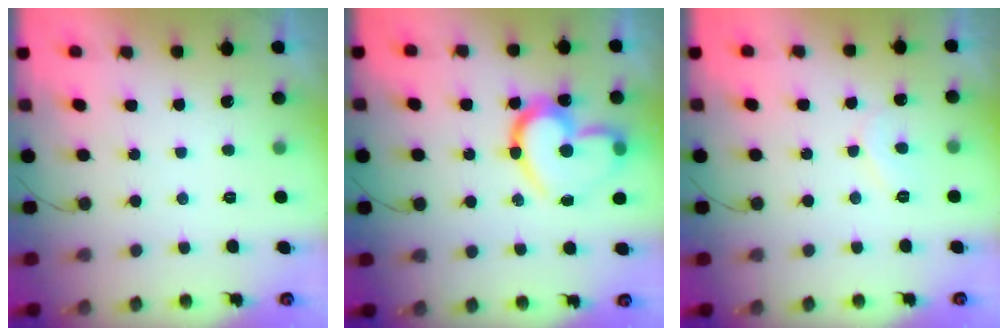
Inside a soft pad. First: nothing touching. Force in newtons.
{"total": 19.4, "press": 19.3, "slide": 1.8}
{"total": 5.7, "press": 5.7, "slide": 0.8}